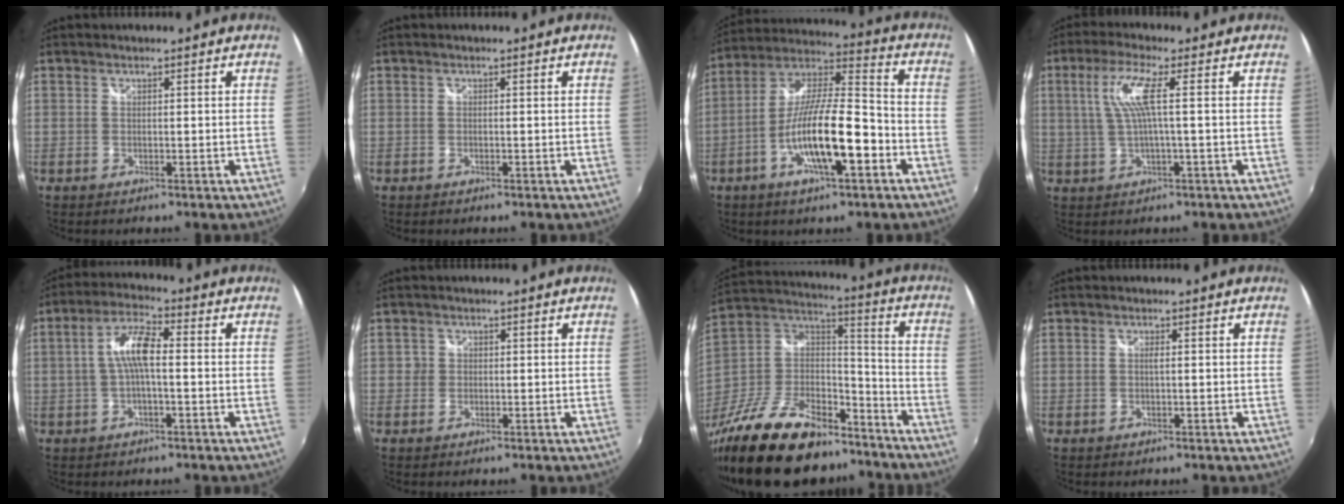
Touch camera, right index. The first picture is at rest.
{"total": 0.0}
{"total": 16.2, "force": [-5.9, 3.8, 14.6], "torque": [-0.275, -0.003, -0.110]}
{"total": 6.5, "force": [1.1, -0.1, 6.4], "torque": [-0.125, 0.000, 0.030]}
{"total": 6.9, "force": [-0.2, 1.8, 6.6], "torque": [-0.134, 0.015, -0.004]}
{"total": 1.4, "force": [-0.2, 1.4, 0.2], "torque": [-0.002, -0.001, -0.006]}
{"total": 29.8, "force": [-21.4, 13.0, 16.0], "torque": [-0.331, 0.003, -0.336]}
{"total": 0.6, "force": [0.0, -0.1, 0.6], "torque": [-0.010, 0.001, -0.001]}